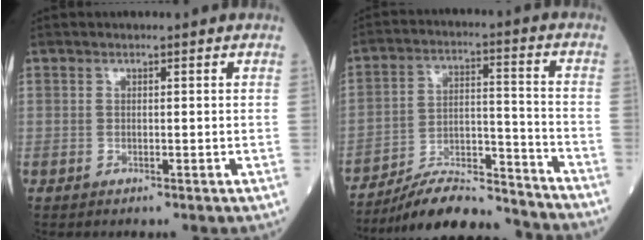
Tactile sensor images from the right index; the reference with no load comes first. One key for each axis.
{"total": 15.1, "fx": -14.3, "fy": 1.6, "fz": 4.5, "tx": -0.071, "ty": 0.027, "tz": -0.235}